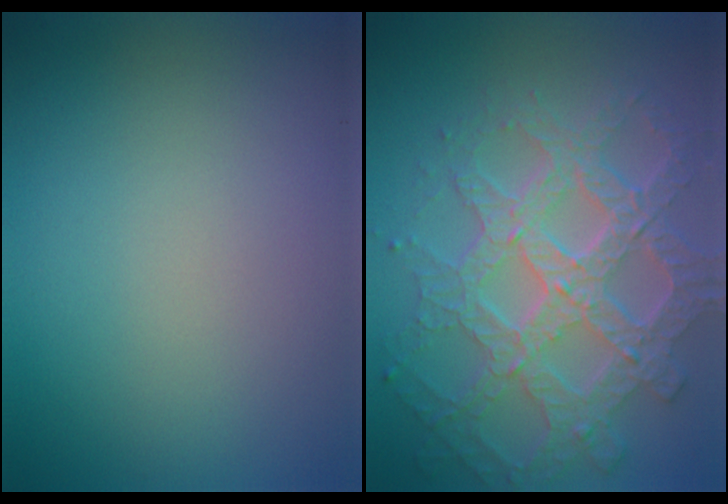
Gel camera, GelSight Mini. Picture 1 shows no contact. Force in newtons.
{"total": 7.7, "press": 5.8, "slide": 5.1}